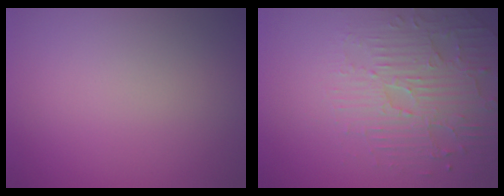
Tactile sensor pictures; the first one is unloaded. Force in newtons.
{"total": 4.7, "press": 4.0, "slide": 2.5}